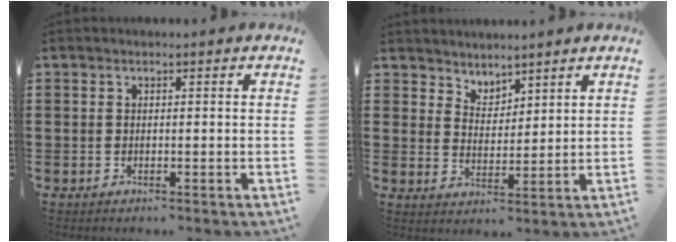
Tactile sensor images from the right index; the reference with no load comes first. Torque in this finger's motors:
{"motor_torque": [-0.29, 0.36, 0.02, 0.00]}